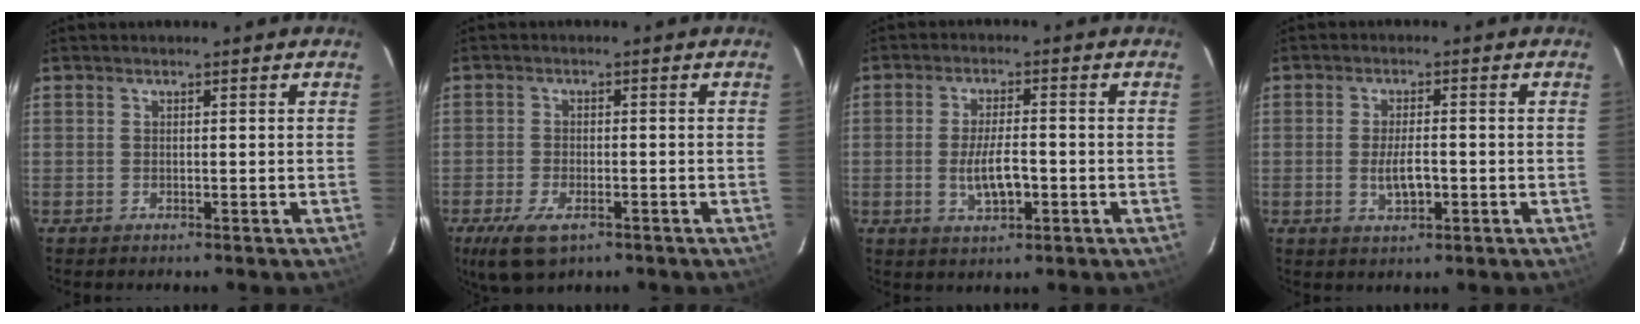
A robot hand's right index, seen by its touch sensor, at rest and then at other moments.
{"total": 7.7, "force": [-4.3, 3.6, 5.2], "torque": [-0.125, -0.023, -0.078]}
{"total": 6.4, "force": [-1.6, 2.3, 5.8], "torque": [-0.113, -0.004, -0.024]}
{"total": 4.7, "force": [-1.1, 1.8, 4.2], "torque": [-0.082, -0.004, -0.015]}